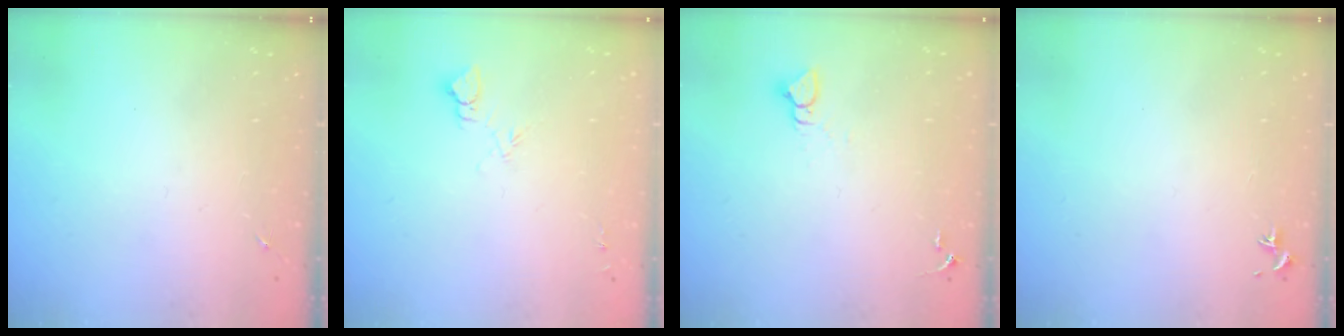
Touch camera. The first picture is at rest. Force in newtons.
{"total": 3.7, "press": 3.7, "slide": 0.4}
{"total": 3.9, "press": 3.8, "slide": 0.3}
{"total": 0.7, "press": 0.6, "slide": 0.5}